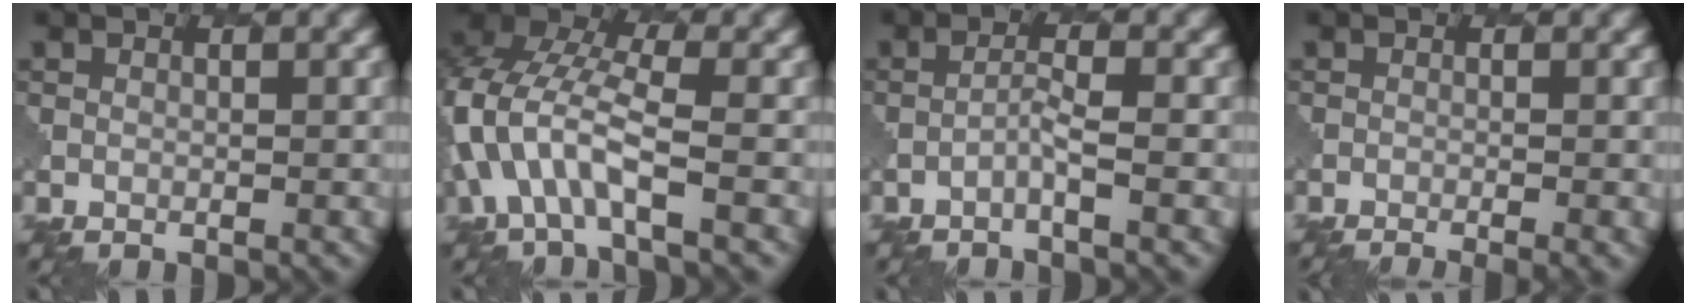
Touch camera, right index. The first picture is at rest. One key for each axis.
{"total": 6.4, "fx": -1.6, "fy": 3.2, "fz": 5.4, "tx": -0.128, "ty": 0.014, "tz": -0.037}
{"total": 1.1, "fx": -0.6, "fy": -0.1, "fz": 1.0, "tx": -0.021, "ty": 0.009, "tz": -0.018}
{"total": 2.8, "fx": -1.7, "fy": 0.7, "fz": 2.1, "tx": -0.020, "ty": 0.009, "tz": -0.024}